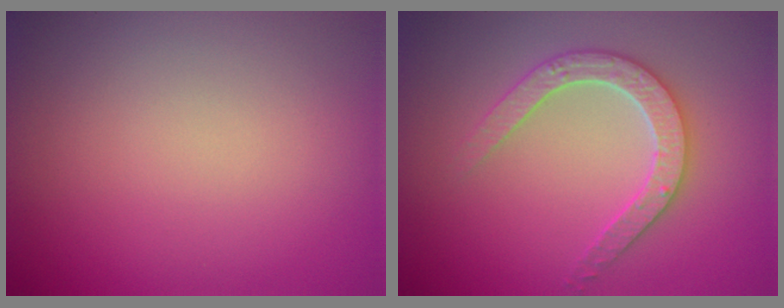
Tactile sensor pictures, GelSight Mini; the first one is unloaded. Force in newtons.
{"total": 3.2, "press": 3.1, "slide": 0.7}